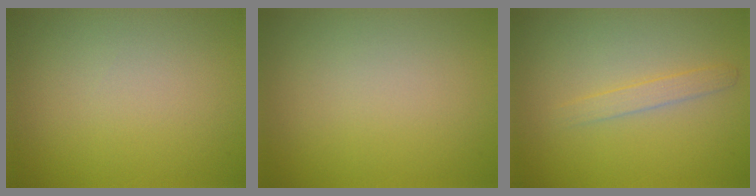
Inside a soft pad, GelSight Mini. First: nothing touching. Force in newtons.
{"total": 0.0}
{"total": 1.5, "press": 1.4, "slide": 0.1}